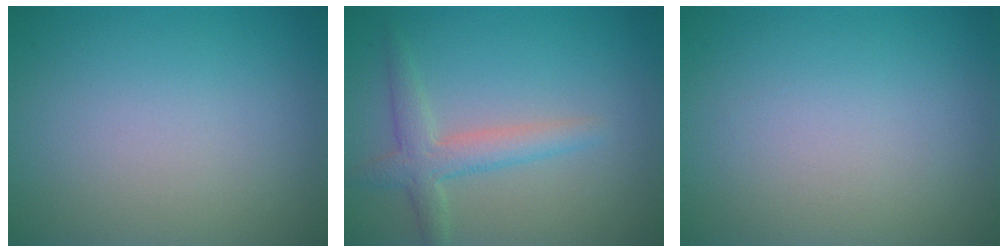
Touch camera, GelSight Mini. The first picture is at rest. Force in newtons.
{"total": 2.9, "press": 2.9, "slide": 0.1}
{"total": 0.0}